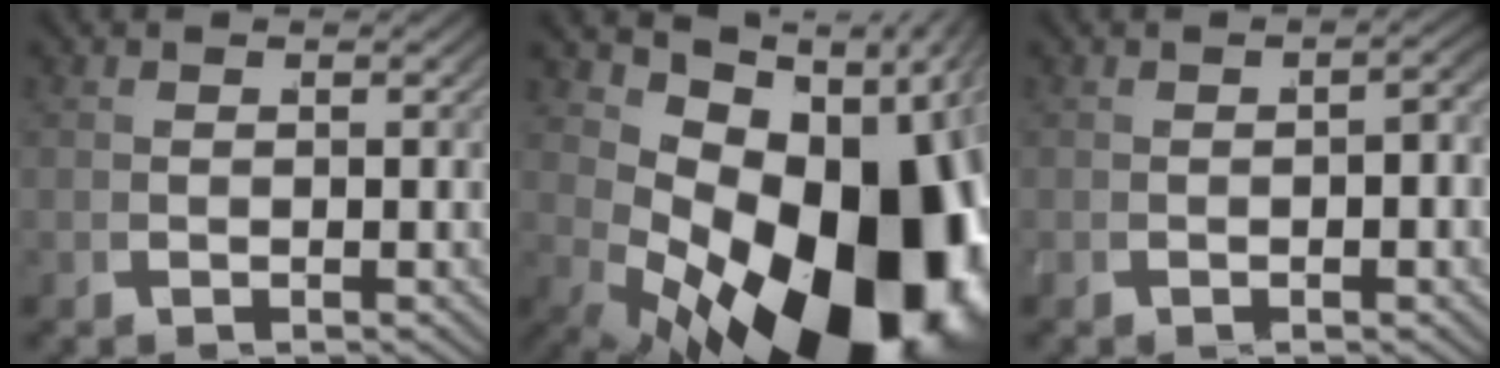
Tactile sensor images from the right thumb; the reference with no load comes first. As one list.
[{"total": 23.7, "force": [-1.9, 14.0, 19.1], "torque": [-0.295, -0.051, 0.007]}, {"total": 1.5, "force": [-0.5, 0.7, 1.3], "torque": [-0.017, 0.003, -0.011]}]